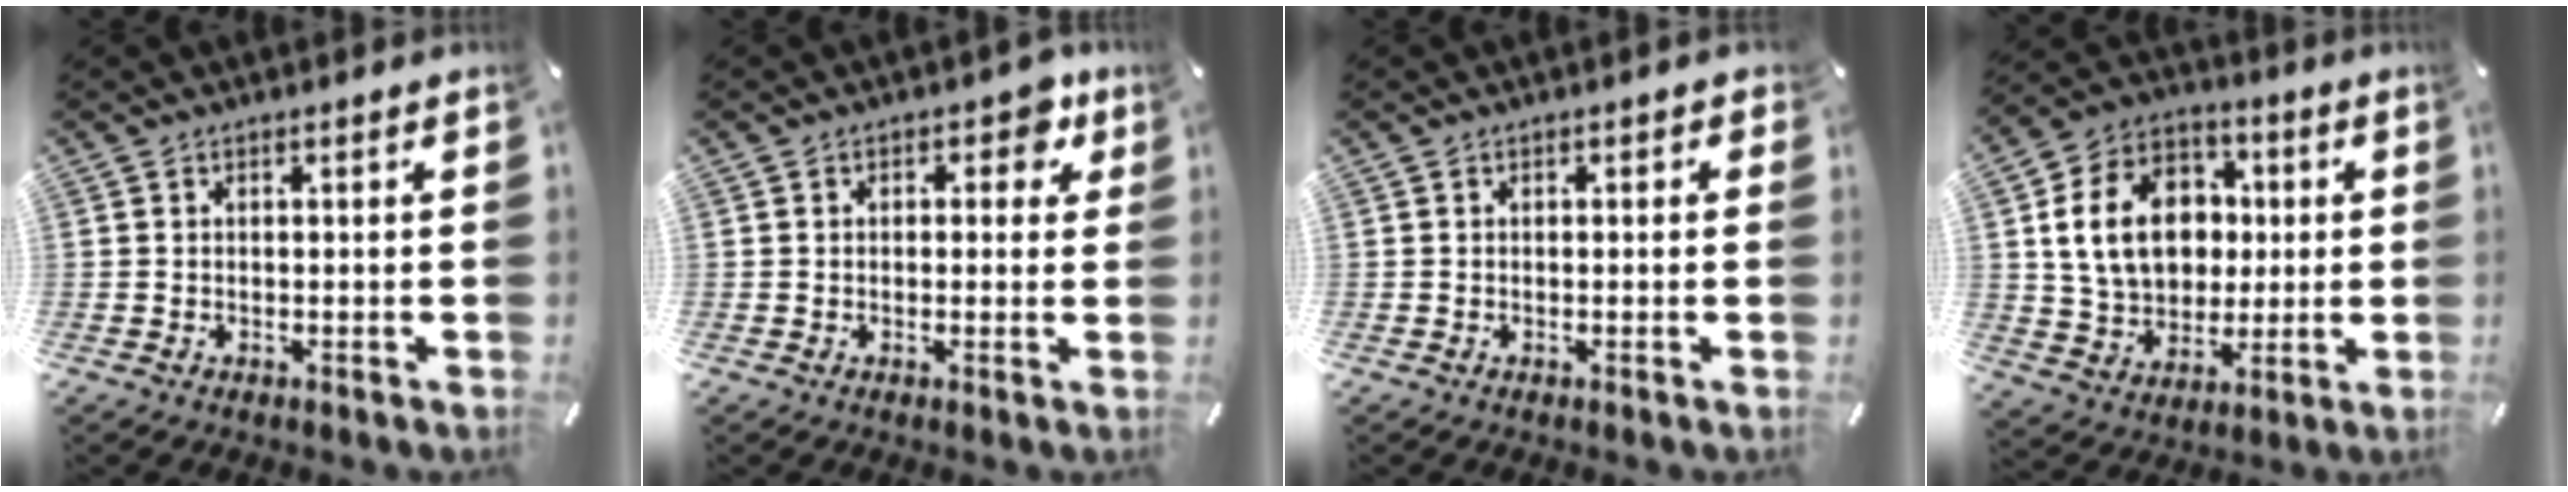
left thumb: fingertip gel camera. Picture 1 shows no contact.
{"total": 5.3, "force": [2.1, 3.2, 3.6], "torque": [-0.031, -0.003, 0.026]}
{"total": 0.6, "force": [-0.1, 0.4, 0.3], "torque": [-0.005, 0.003, -0.004]}
{"total": 16.4, "force": [1.7, 13.5, 9.1], "torque": [-0.178, 0.009, 0.035]}